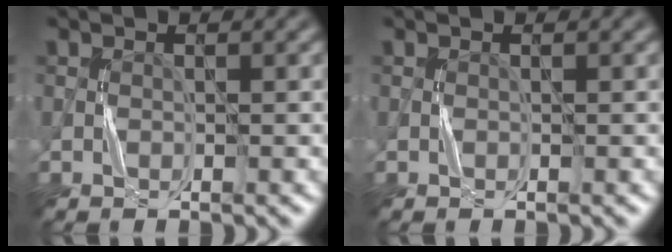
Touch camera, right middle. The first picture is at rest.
{"total": 0.0}